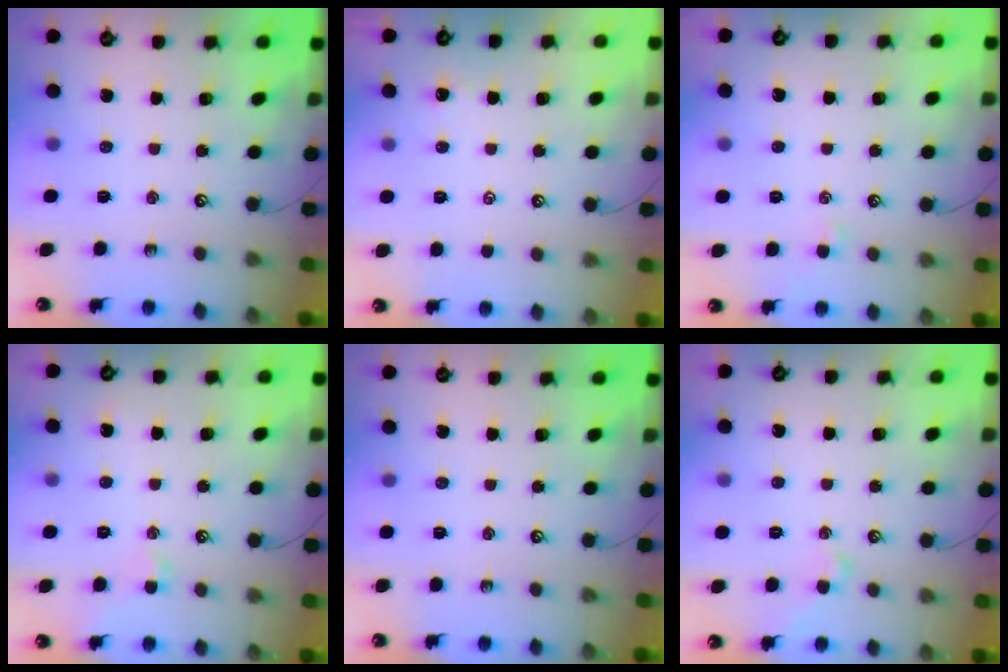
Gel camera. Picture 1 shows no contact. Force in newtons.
{"total": 2.4, "press": 2.4, "slide": 0.1}
{"total": 1.8, "press": 1.7, "slide": 0.3}
{"total": 1.0, "press": 0.8, "slide": 0.6}
{"total": 0.0}
{"total": 2.0, "press": 2.0, "slide": 0.4}